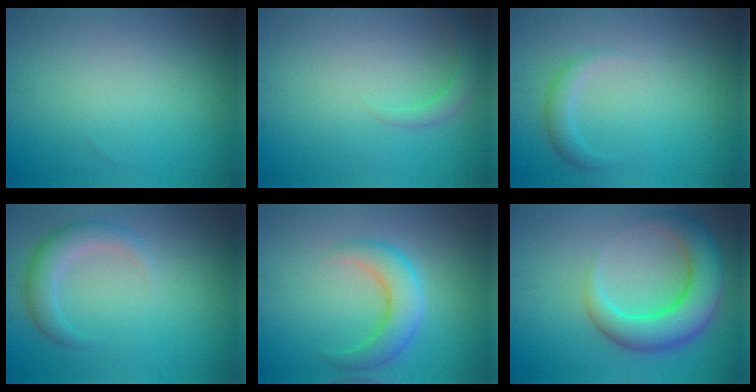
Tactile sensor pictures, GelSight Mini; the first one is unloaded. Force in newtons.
{"total": 1.7, "press": 1.7, "slide": 0.3}
{"total": 1.6, "press": 1.6, "slide": 0.1}
{"total": 2.8, "press": 2.8, "slide": 0.2}
{"total": 3.9, "press": 3.9, "slide": 0.1}
{"total": 7.1, "press": 7.1, "slide": 0.2}